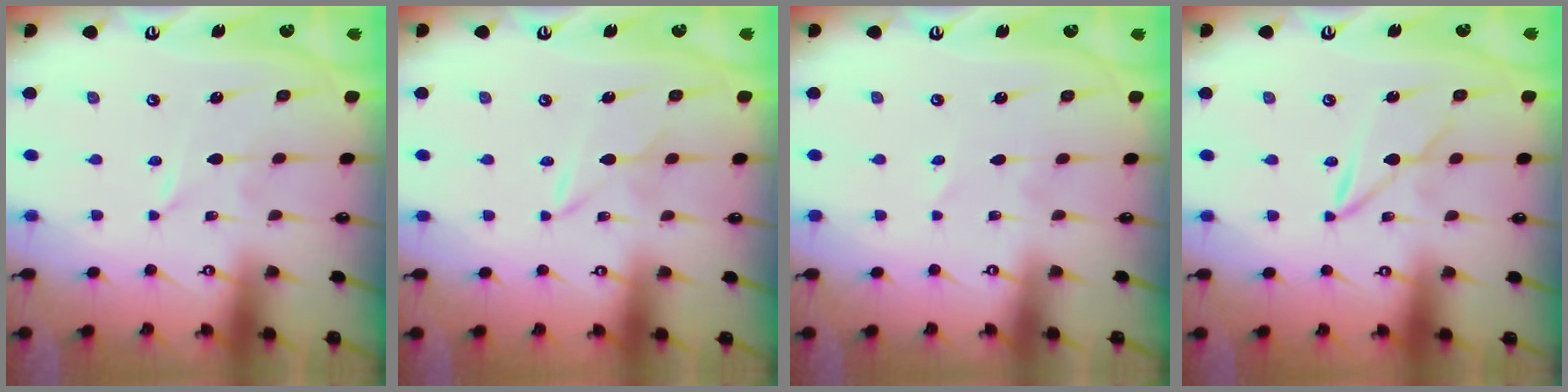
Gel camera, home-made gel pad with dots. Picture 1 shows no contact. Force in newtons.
{"total": 2.5, "press": 2.5, "slide": 0.4}
{"total": 1.7, "press": 1.6, "slide": 0.3}
{"total": 2.5, "press": 2.5, "slide": 0.3}